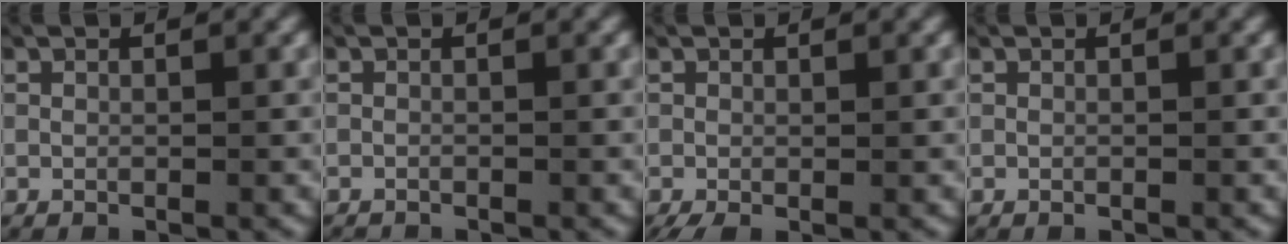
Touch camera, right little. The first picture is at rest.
{"total": 0.6, "force": [-0.6, -0.1, -0.1], "torque": [-0.005, -0.008, -0.008]}
{"total": 1.5, "force": [-1.0, 0.6, 1.0], "torque": [-0.016, -0.010, -0.013]}
{"total": 0.0}